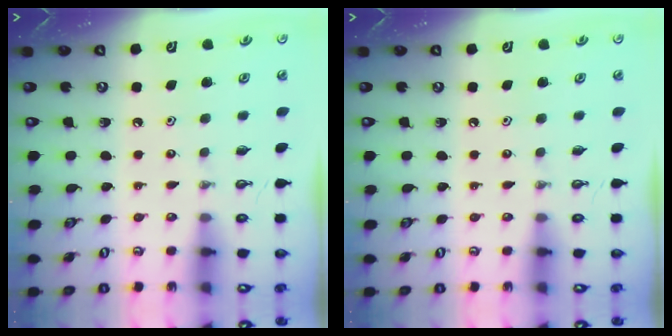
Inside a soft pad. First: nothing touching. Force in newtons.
{"total": 0.0}